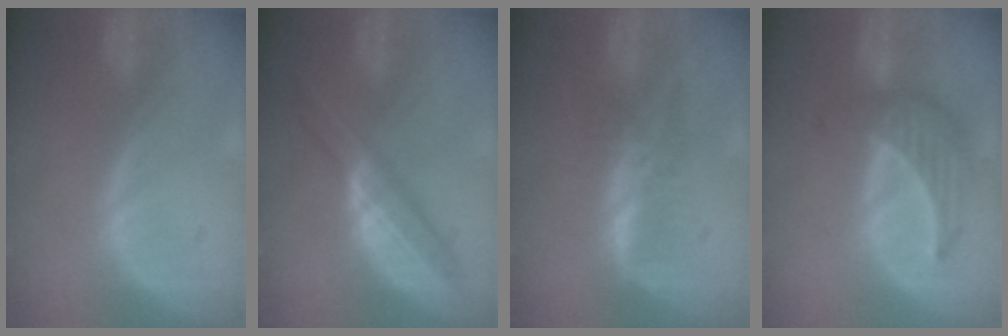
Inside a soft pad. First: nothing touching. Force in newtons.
{"total": 6.0, "press": 6.0, "slide": 0.1}
{"total": 3.4, "press": 3.4, "slide": 0.6}
{"total": 6.5, "press": 6.4, "slide": 1.1}